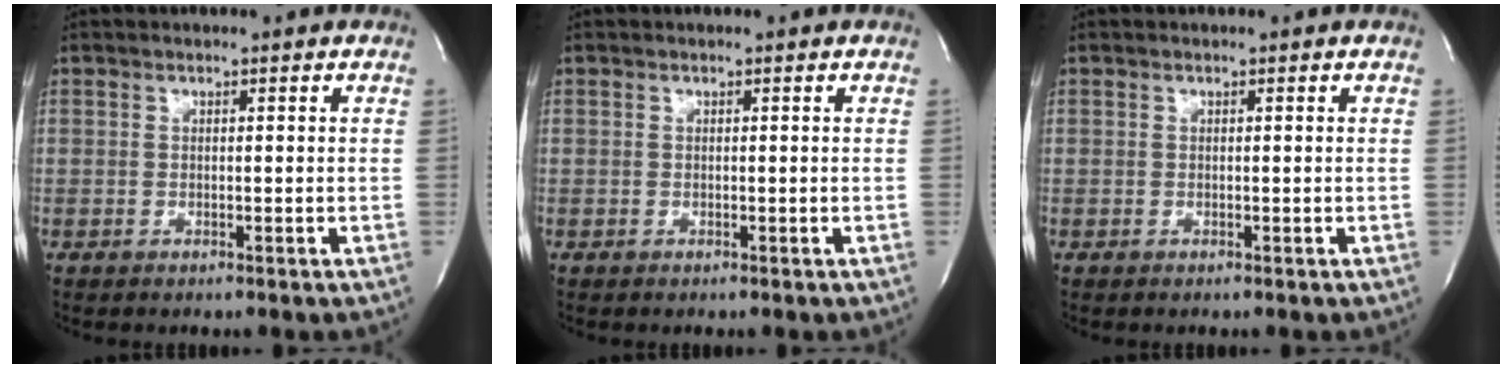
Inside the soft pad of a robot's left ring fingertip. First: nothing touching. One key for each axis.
{"total": 0.0}
{"total": 0.0}